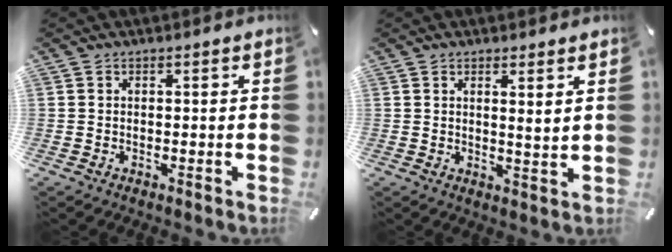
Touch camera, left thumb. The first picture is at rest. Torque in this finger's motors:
{"motor_torque": [0.05, -0.46, 0.19, 0.03, -0.05]}